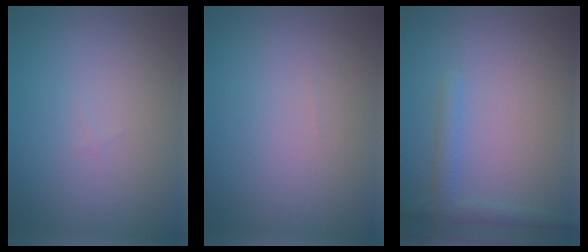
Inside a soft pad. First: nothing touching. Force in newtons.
{"total": 0.0}
{"total": 1.9, "press": 1.8, "slide": 0.2}